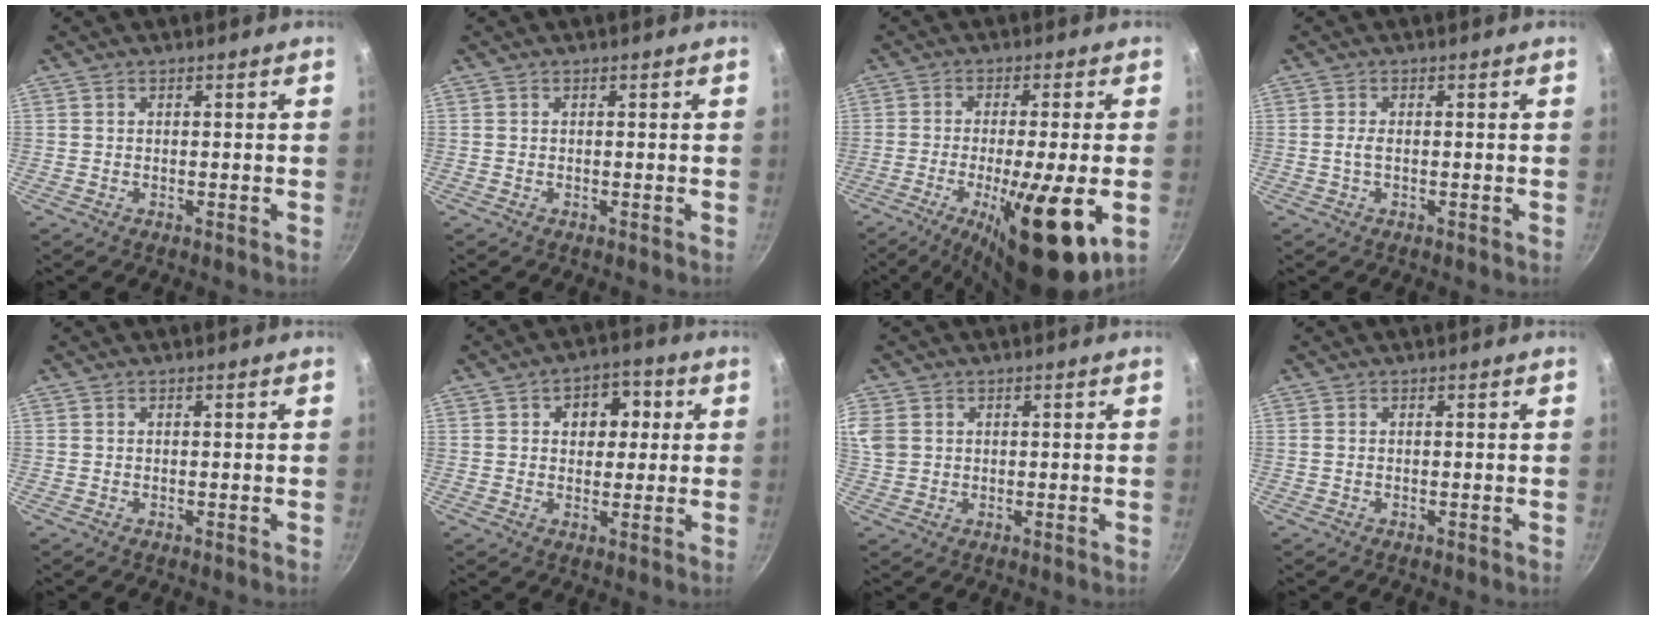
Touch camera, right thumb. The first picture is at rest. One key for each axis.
{"total": 0.0}
{"total": 17.0, "fx": -4.8, "fy": 3.5, "fz": 15.9, "tx": -0.255, "ty": -0.005, "tz": -0.071}
{"total": 1.4, "fx": -0.2, "fy": 0.5, "fz": 1.3, "tx": -0.031, "ty": 0.001, "tz": -0.006}
{"total": 0.0}
{"total": 7.8, "fx": 1.9, "fy": 5.6, "fz": 5.0, "tx": -0.028, "ty": 0.007, "tz": 0.019}
{"total": 7.9, "fx": 2.1, "fy": 6.6, "fz": 3.9, "tx": -0.092, "ty": 0.010, "tz": 0.046}
{"total": 0.0}